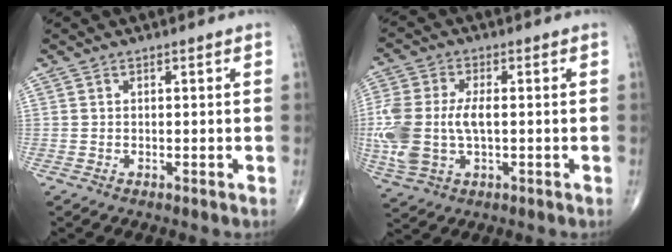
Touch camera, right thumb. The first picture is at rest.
{"total": 13.7, "force": [-0.7, 7.9, 11.2], "torque": [-0.278, 0.003, -0.007]}